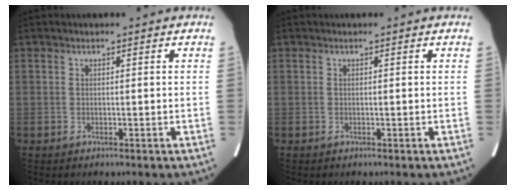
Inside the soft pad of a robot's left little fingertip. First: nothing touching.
{"total": 0.0}